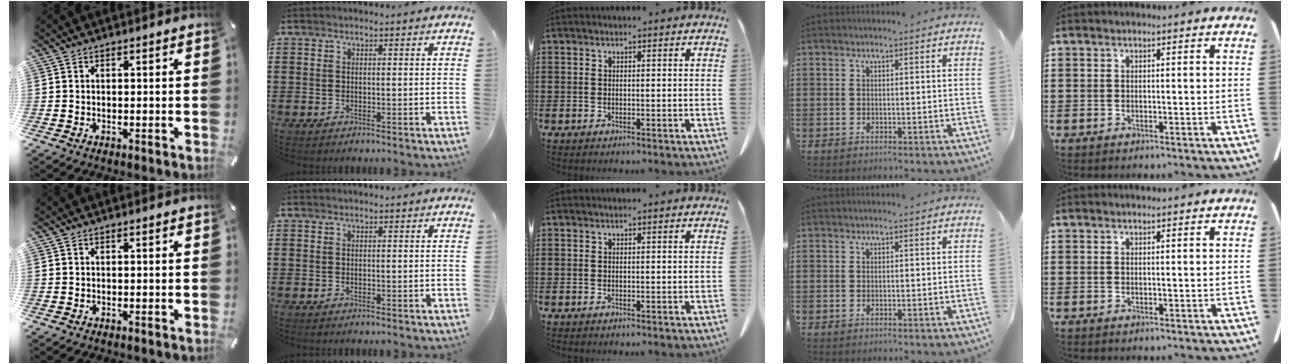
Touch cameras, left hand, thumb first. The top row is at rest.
{}